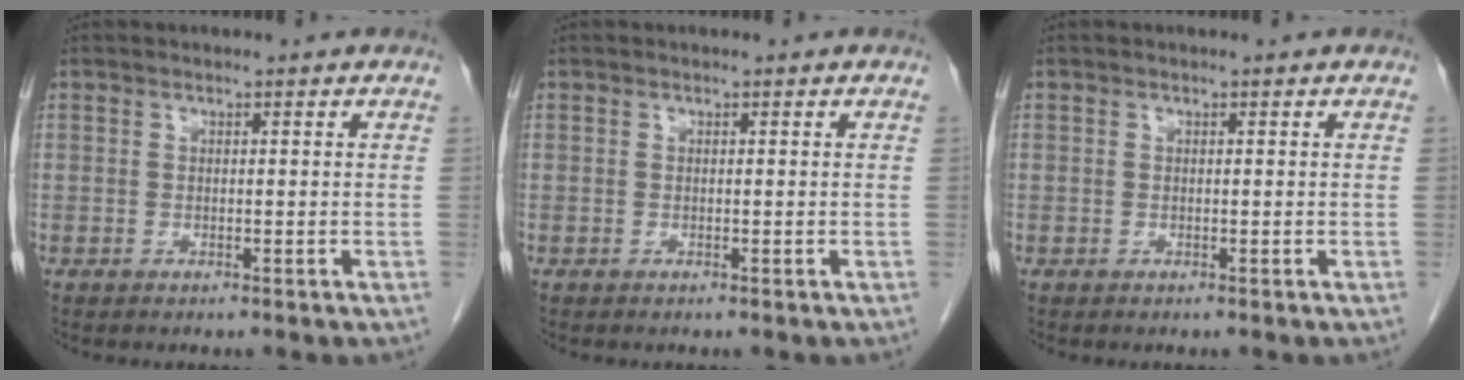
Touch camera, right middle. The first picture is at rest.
{"total": 0.0}
{"total": 0.0}